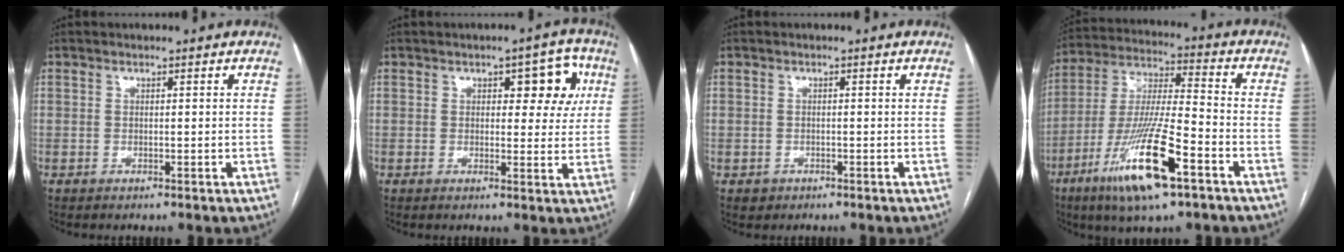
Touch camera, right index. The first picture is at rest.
{"total": 6.8, "force": [2.4, 3.1, 5.5], "torque": [-0.052, 0.018, 0.027]}
{"total": 1.5, "force": [-0.6, 1.4, 0.1], "torque": [0.001, 0.006, -0.006]}
{"total": 16.8, "force": [-8.5, 2.0, 14.4], "torque": [-0.293, -0.027, -0.152]}